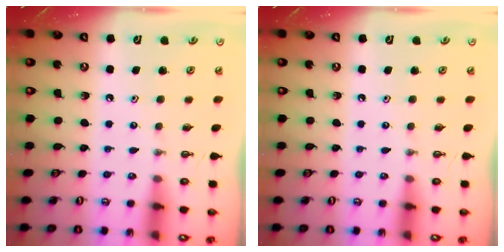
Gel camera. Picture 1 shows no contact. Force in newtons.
{"total": 0.0}